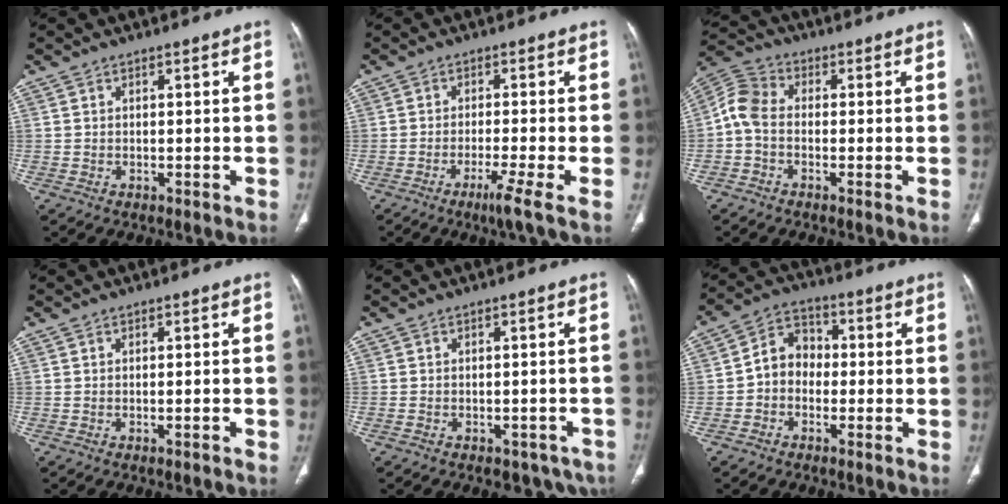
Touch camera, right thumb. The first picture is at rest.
{"total": 4.6, "force": [-2.4, -0.9, 3.9], "torque": [-0.079, -0.007, -0.048]}
{"total": 6.1, "force": [-1.0, 4.0, 4.4], "torque": [-0.086, 0.019, -0.037]}
{"total": 0.9, "force": [-0.5, 0.1, 0.8], "torque": [-0.013, 0.002, -0.004]}
{"total": 6.5, "force": [-4.4, 3.8, 2.8], "torque": [-0.017, 0.033, -0.051]}
{"total": 6.7, "force": [-1.2, 5.7, 3.4], "torque": [-0.032, 0.029, -0.040]}